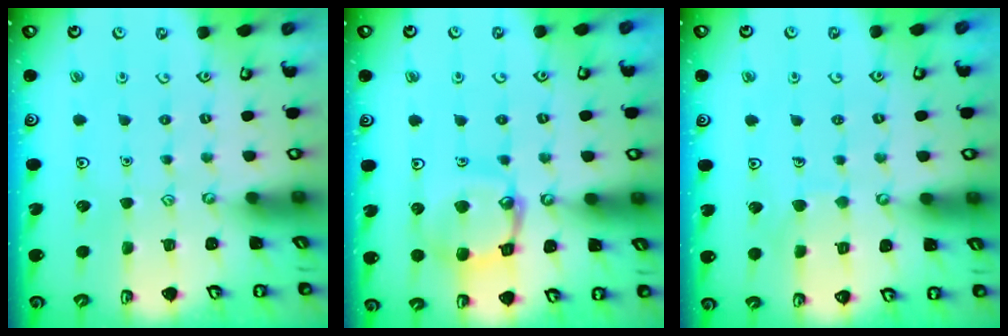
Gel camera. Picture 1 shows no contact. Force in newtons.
{"total": 14.3, "press": 14.2, "slide": 1.5}
{"total": 4.9, "press": 4.8, "slide": 0.3}